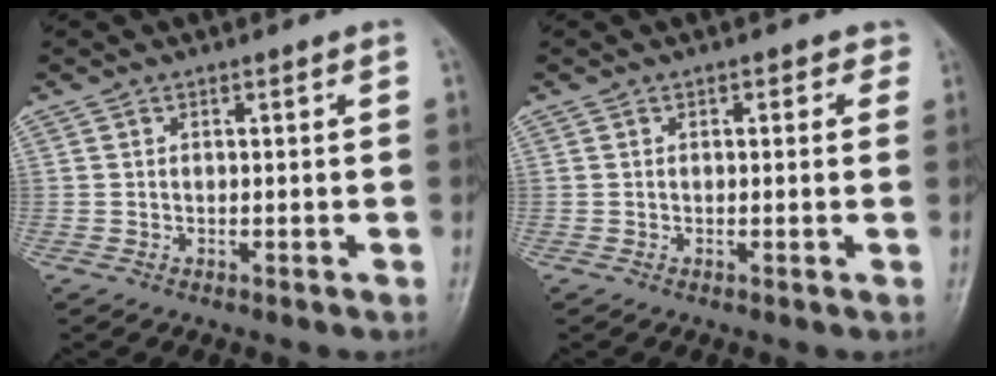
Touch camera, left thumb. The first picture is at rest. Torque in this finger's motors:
{"motor_torque": [-0.25, -0.13, -0.16, -0.04, 0.04]}